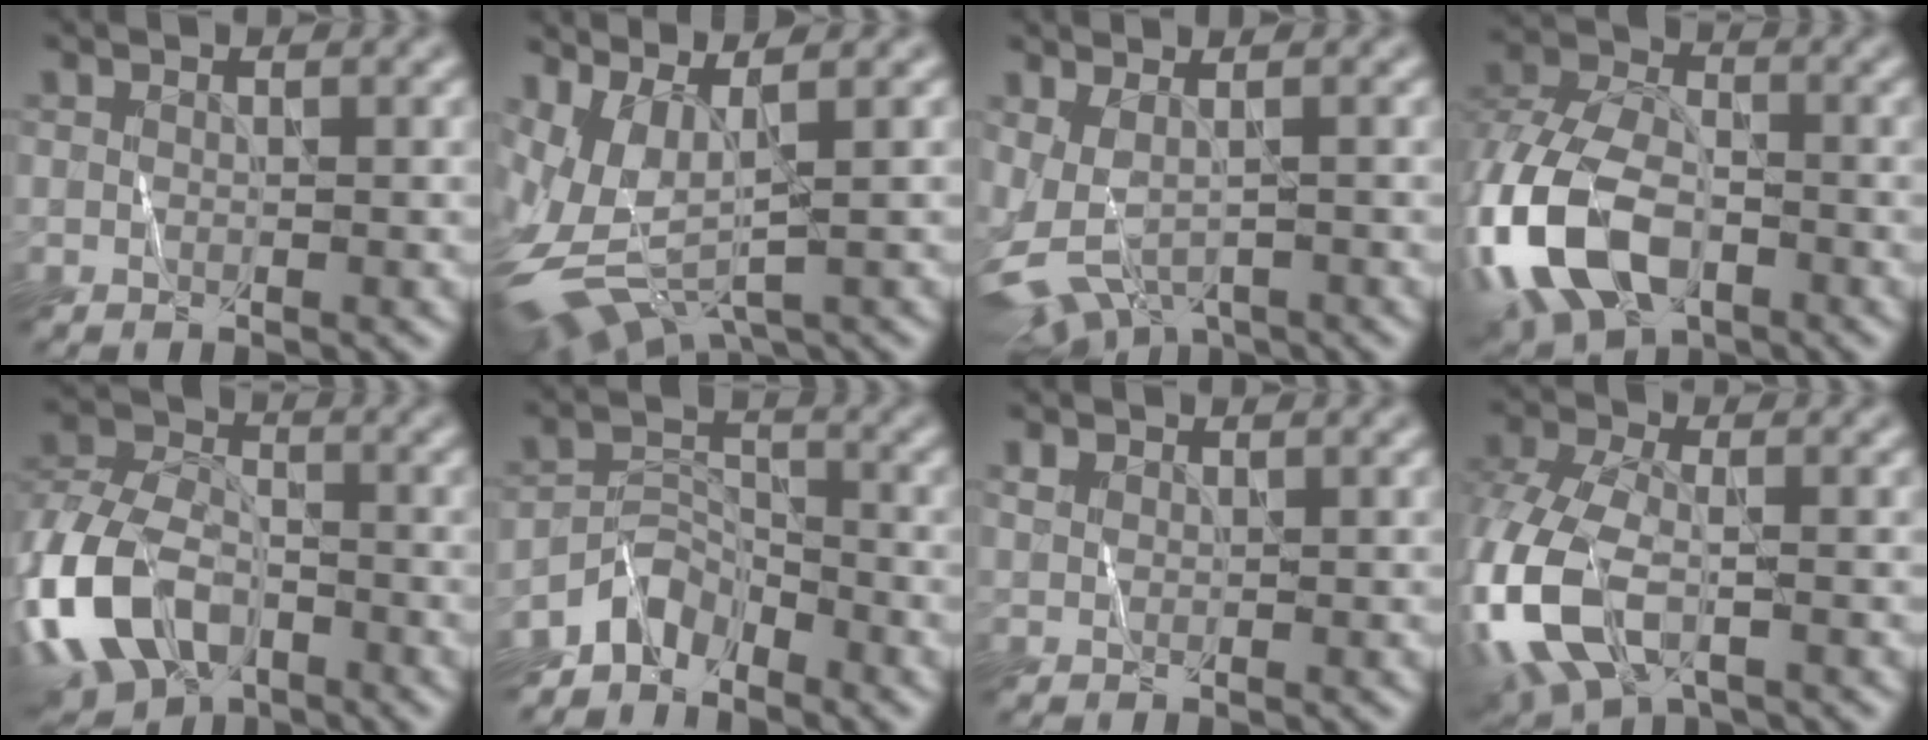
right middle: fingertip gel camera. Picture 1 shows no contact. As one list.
[{"total": 7.0, "force": [-0.2, 3.2, 6.3], "torque": [-0.145, -0.008, 0.002]}, {"total": 4.0, "force": [-1.1, 1.9, 3.3], "torque": [-0.073, -0.024, -0.011]}, {"total": 12.9, "force": [-5.2, 7.9, 8.7], "torque": [-0.213, -0.021, -0.106]}, {"total": 10.9, "force": [-5.1, 6.7, 7.0], "torque": [-0.146, -0.003, -0.114]}, {"total": 3.5, "force": [-2.9, 1.8, 0.9], "torque": [-0.011, 0.008, -0.065]}, {"total": 0.8, "force": [0.5, 0.6, 0.3], "torque": [-0.003, 0.002, 0.006]}, {"total": 9.3, "force": [-3.5, 5.1, 6.9], "torque": [-0.174, -0.017, -0.071]}]